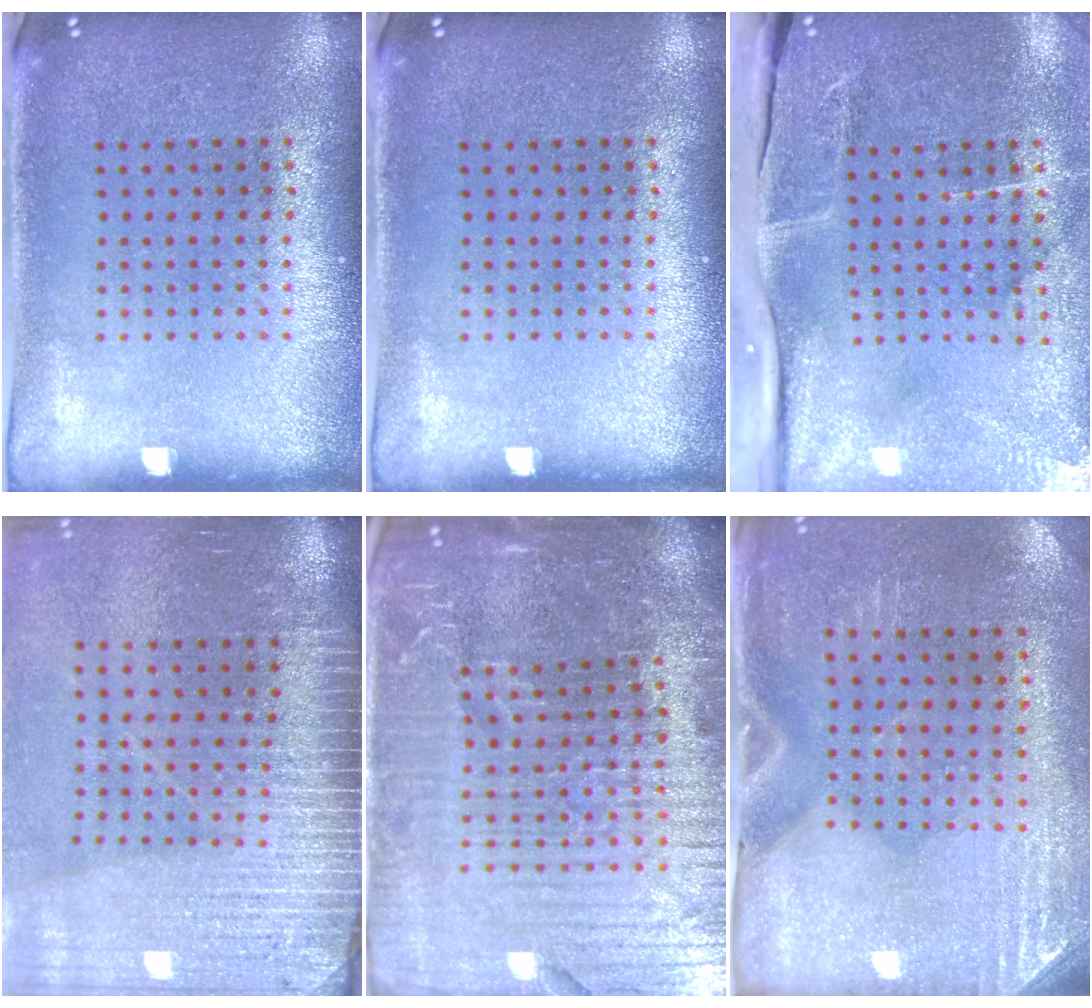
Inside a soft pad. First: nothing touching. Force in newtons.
{"total": 0.0}
{"total": 4.9, "press": 3.9, "slide": 3.0}
{"total": 3.7, "press": 3.2, "slide": 1.9}
{"total": 6.4, "press": 5.7, "slide": 3.0}
{"total": 3.0, "press": 2.6, "slide": 1.5}